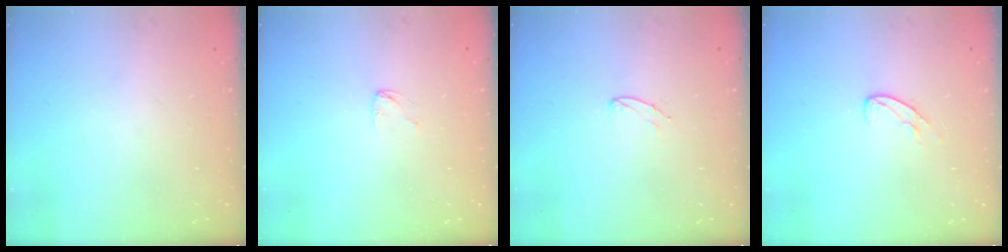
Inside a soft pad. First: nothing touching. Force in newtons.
{"total": 2.8, "press": 2.8, "slide": 0.2}
{"total": 5.0, "press": 5.0, "slide": 0.4}
{"total": 6.3, "press": 6.3, "slide": 0.4}